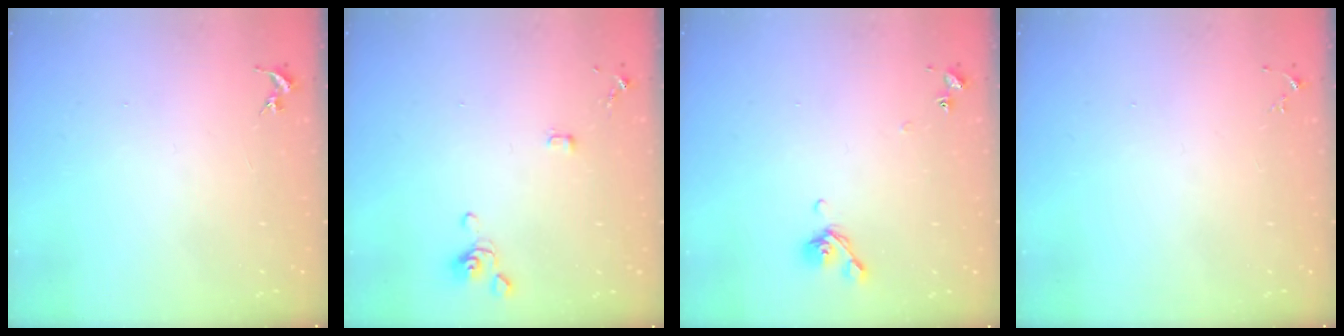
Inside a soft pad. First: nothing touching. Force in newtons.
{"total": 3.7, "press": 3.6, "slide": 0.9}
{"total": 7.3, "press": 7.2, "slide": 1.5}
{"total": 4.1, "press": 4.0, "slide": 0.5}